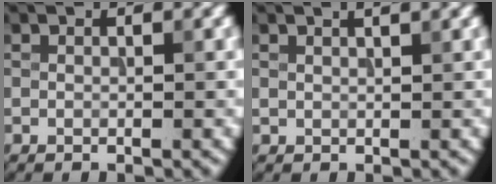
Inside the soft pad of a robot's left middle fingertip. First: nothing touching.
{"total": 1.3, "force": [1.1, 0.4, 0.7], "torque": [-0.012, 0.001, 0.015]}